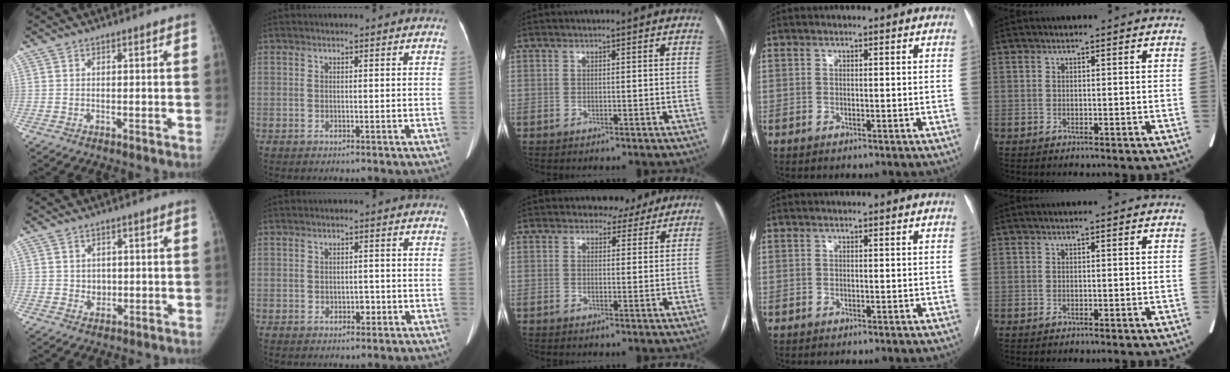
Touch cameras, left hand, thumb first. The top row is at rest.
{"thumb": {"total": 2.6, "force": [0.2, 2.3, 1.2], "torque": [-0.005, -0.002, 0.008]}, "index": {"total": 1.6, "force": [-0.5, 1.1, 1.0], "torque": [-0.013, 0.002, -0.004]}, "middle": {"total": 3.4, "force": [2.9, 1.8, 0.4], "torque": [-0.003, 0.002, 0.030]}}